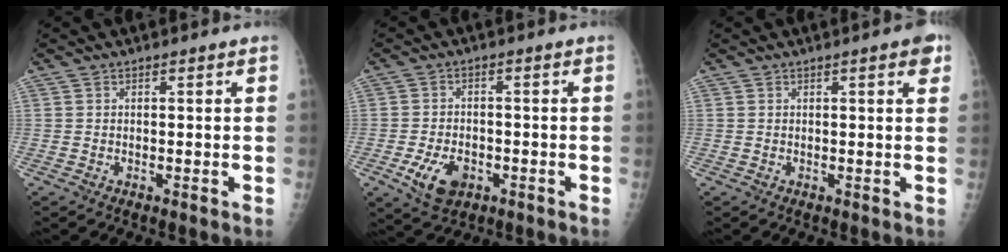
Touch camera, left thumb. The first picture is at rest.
{"total": 6.9, "force": [-2.6, 4.6, 4.5], "torque": [-0.073, 0.003, -0.039]}
{"total": 2.9, "force": [1.5, 0.6, 2.3], "torque": [-0.024, -0.003, 0.016]}